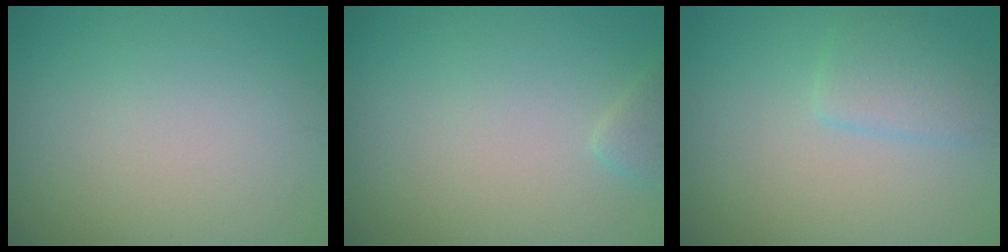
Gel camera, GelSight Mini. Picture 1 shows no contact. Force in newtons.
{"total": 1.3, "press": 1.3, "slide": 0.1}
{"total": 2.8, "press": 2.8, "slide": 0.3}